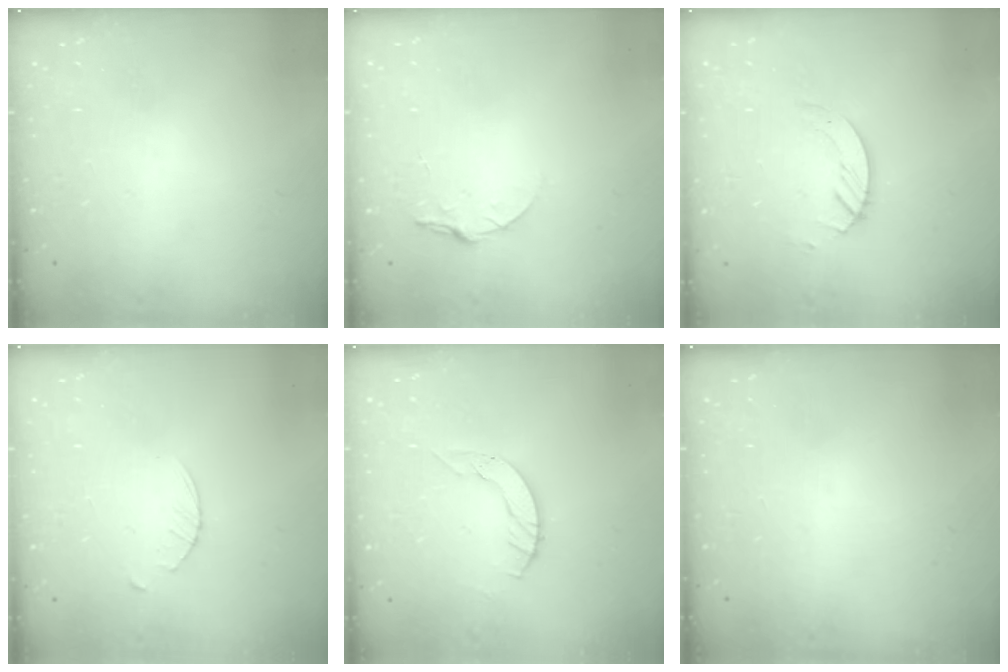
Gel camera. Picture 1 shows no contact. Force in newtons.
{"total": 4.6, "press": 4.6, "slide": 0.4}
{"total": 3.2, "press": 3.2, "slide": 0.3}
{"total": 3.2, "press": 3.2, "slide": 0.5}
{"total": 4.0, "press": 4.0, "slide": 0.1}
{"total": 0.0}